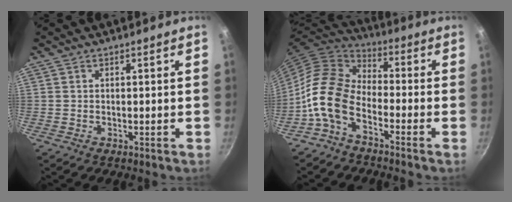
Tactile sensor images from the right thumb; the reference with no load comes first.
{"total": 12.2, "force": [-5.4, 7.3, 8.2], "torque": [-0.144, 0.051, -0.126]}